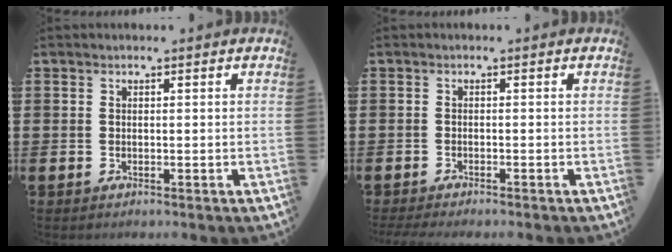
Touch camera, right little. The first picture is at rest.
{"total": 0.0}